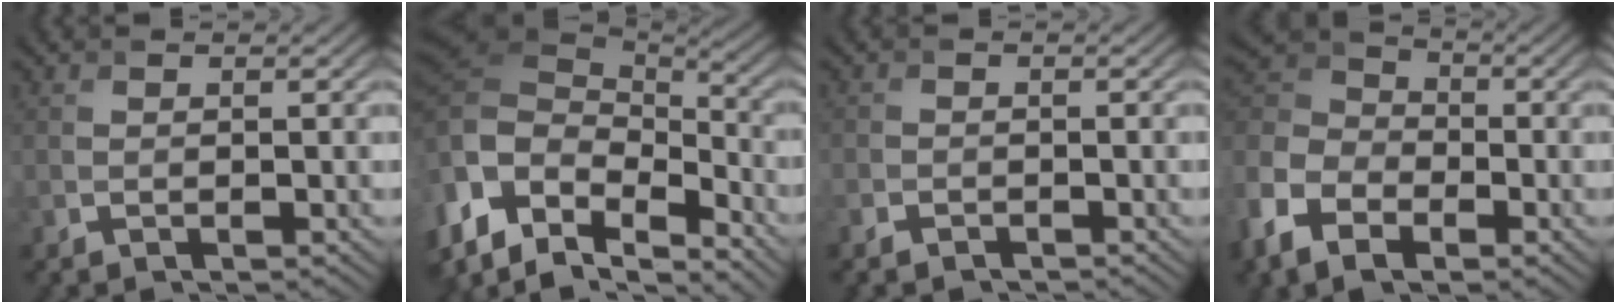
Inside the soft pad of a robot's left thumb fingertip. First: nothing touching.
{"total": 16.2, "force": [-3.6, 10.6, 11.7], "torque": [-0.273, -0.026, -0.025]}
{"total": 1.7, "force": [-1.6, 0.5, 0.5], "torque": [-0.008, -0.005, -0.033]}
{"total": 11.1, "force": [-4.4, 7.1, 7.2], "torque": [-0.200, -0.021, -0.098]}